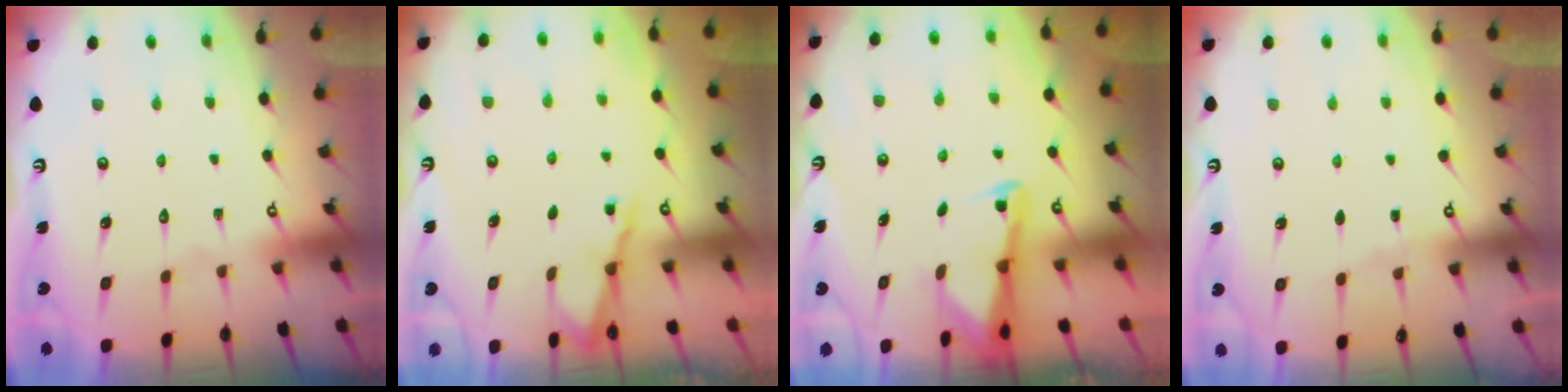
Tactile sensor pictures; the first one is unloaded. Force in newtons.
{"total": 2.0, "press": 2.0, "slide": 0.2}
{"total": 2.9, "press": 2.9, "slide": 0.2}
{"total": 3.4, "press": 3.4, "slide": 0.5}